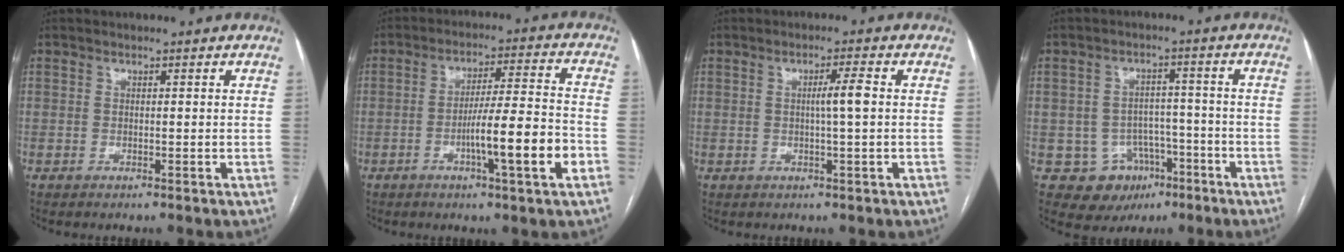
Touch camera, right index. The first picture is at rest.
{"total": 11.0, "force": [-3.8, -0.1, 10.3], "torque": [-0.167, 0.001, -0.060]}
{"total": 3.1, "force": [0.2, -0.3, 3.1], "torque": [-0.053, 0.002, 0.003]}
{"total": 7.6, "force": [-3.2, 6.7, 1.4], "torque": [-0.008, 0.017, -0.034]}